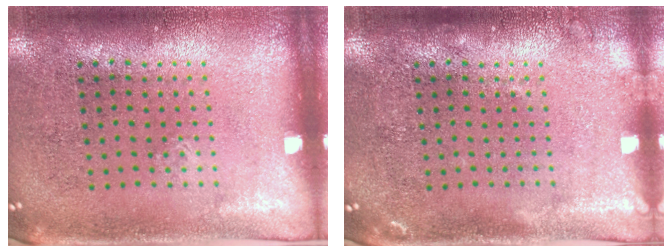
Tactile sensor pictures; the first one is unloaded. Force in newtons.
{"total": 1.0, "press": 1.0, "slide": 0.3}